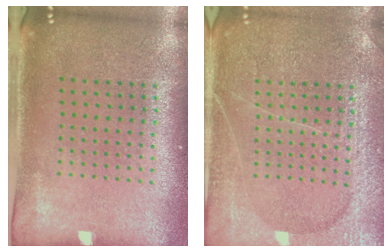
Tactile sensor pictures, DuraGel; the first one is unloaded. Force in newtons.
{"total": 3.6, "press": 3.6, "slide": 0.5}